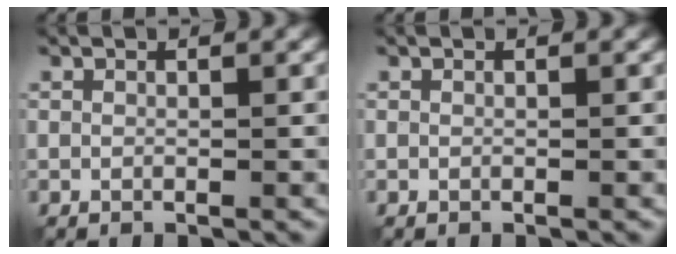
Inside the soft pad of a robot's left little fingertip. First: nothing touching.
{"total": 0.0}